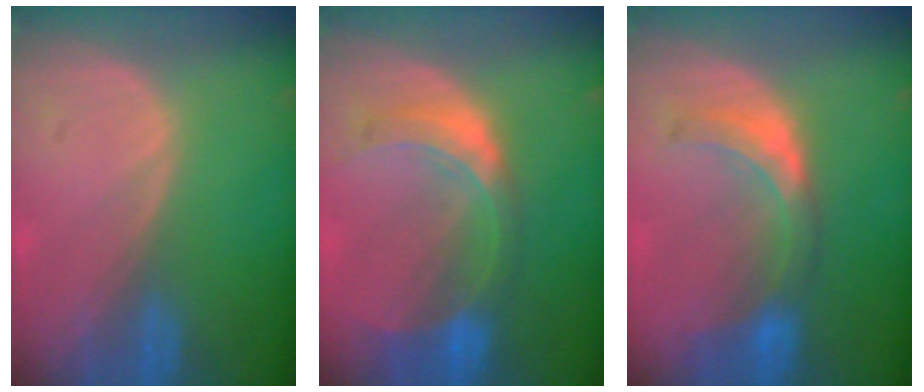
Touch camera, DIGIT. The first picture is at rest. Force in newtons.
{"total": 7.8, "press": 6.9, "slide": 3.6}
{"total": 6.3, "press": 6.3, "slide": 0.1}